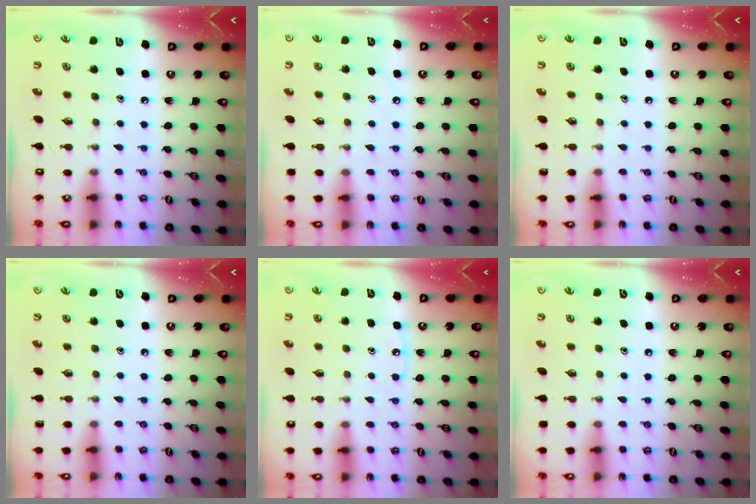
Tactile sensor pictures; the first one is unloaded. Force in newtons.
{"total": 4.8, "press": 4.8, "slide": 0.7}
{"total": 0.0}
{"total": 0.0}
{"total": 3.8, "press": 3.8, "slide": 0.5}
{"total": 2.9, "press": 2.8, "slide": 0.4}